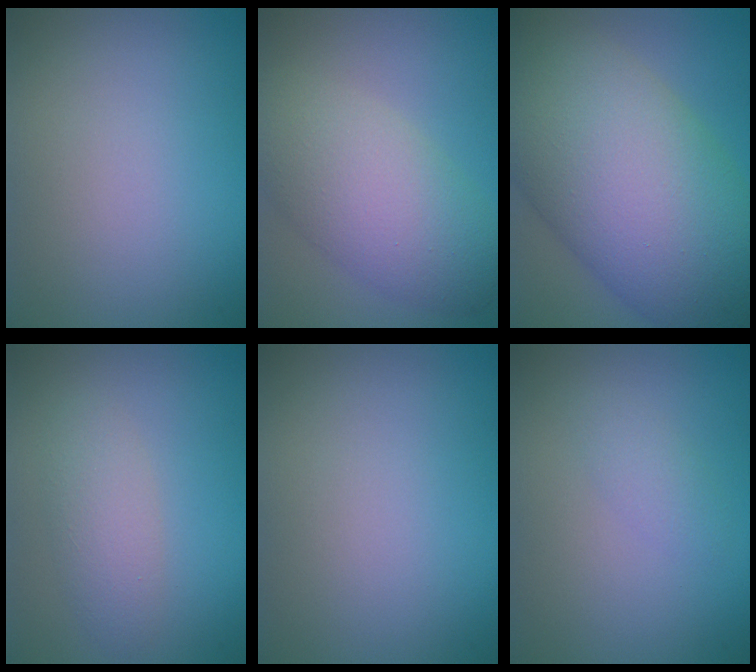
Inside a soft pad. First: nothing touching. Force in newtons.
{"total": 6.5, "press": 6.5, "slide": 0.6}
{"total": 15.6, "press": 15.6, "slide": 0.3}
{"total": 2.5, "press": 2.5, "slide": 0.1}
{"total": 0.0}
{"total": 1.3, "press": 1.3, "slide": 0.0}